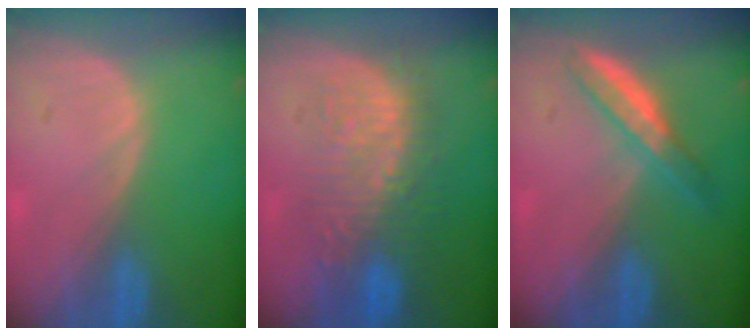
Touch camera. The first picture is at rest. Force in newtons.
{"total": 10.0, "press": 9.3, "slide": 3.8}
{"total": 5.3, "press": 4.7, "slide": 2.4}